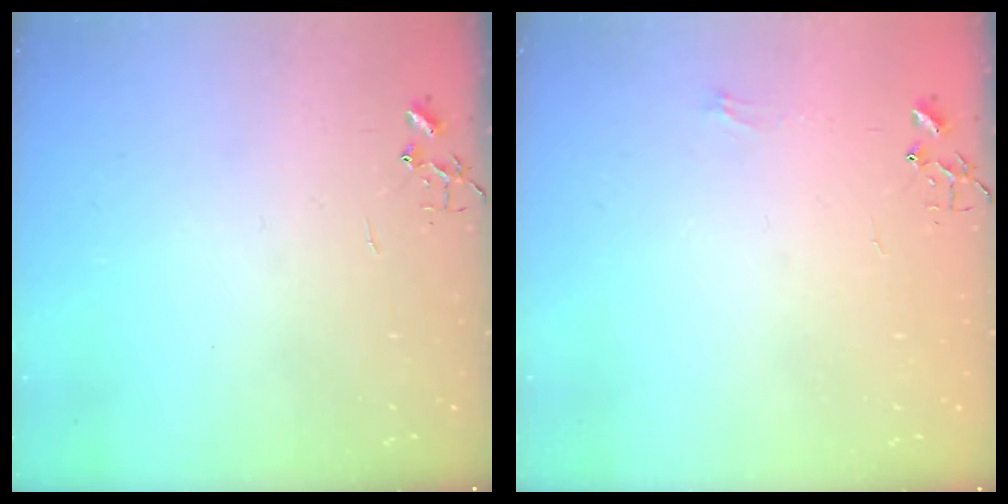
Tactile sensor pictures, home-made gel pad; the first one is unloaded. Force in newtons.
{"total": 4.4, "press": 4.4, "slide": 0.5}